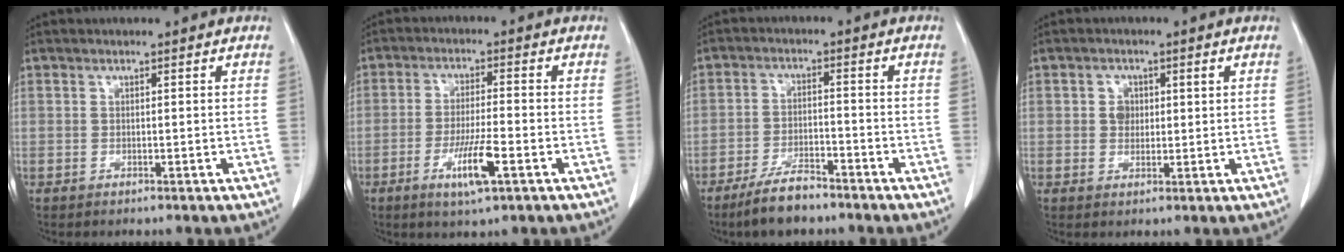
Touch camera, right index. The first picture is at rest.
{"total": 7.2, "force": [-3.1, 0.6, 6.4], "torque": [-0.122, -0.012, -0.054]}
{"total": 6.4, "force": [-5.1, 1.8, 3.4], "torque": [-0.072, -0.007, -0.092]}
{"total": 2.6, "force": [0.6, 2.1, 1.3], "torque": [-0.020, 0.004, 0.011]}